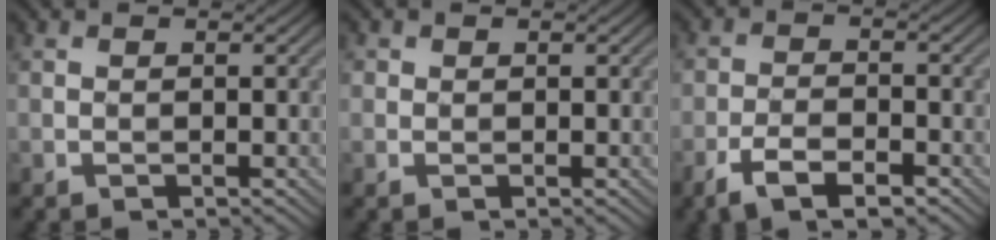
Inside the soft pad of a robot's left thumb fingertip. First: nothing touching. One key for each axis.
{"total": 1.2, "fx": 0.5, "fy": 1.1, "fz": 0.2, "tx": -0.002, "ty": -0.002, "tz": 0.004}
{"total": 5.2, "fx": -3.3, "fy": 2.1, "fz": 3.5, "tx": -0.067, "ty": 0.003, "tz": -0.067}